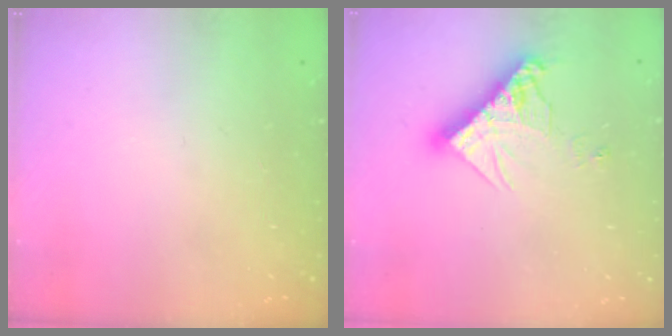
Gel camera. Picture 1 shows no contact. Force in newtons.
{"total": 12.1, "press": 12.0, "slide": 0.9}